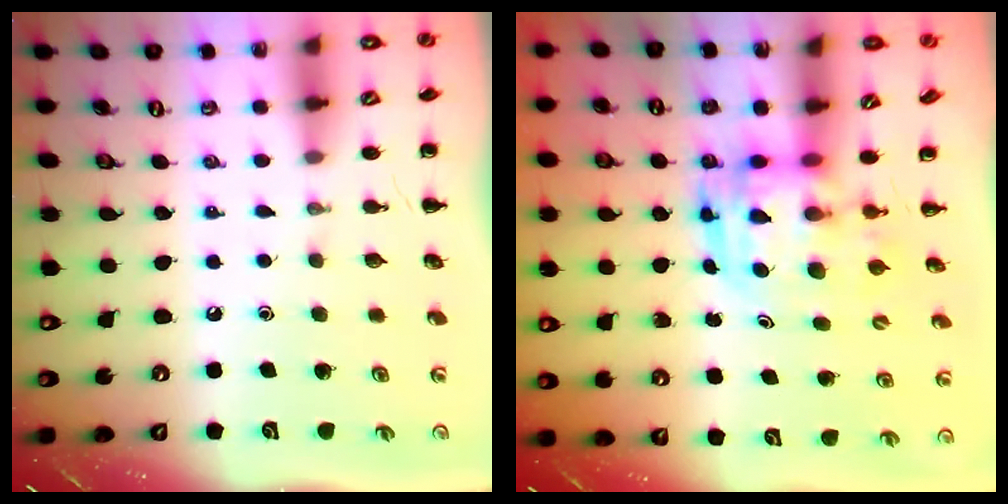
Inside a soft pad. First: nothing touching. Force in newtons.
{"total": 3.7, "press": 3.6, "slide": 0.7}